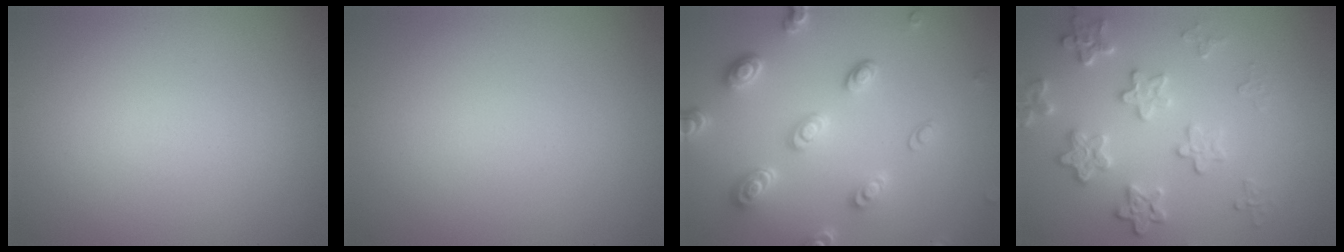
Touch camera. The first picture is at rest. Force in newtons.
{"total": 0.0}
{"total": 4.7, "press": 3.8, "slide": 2.8}
{"total": 4.0, "press": 3.5, "slide": 2.0}